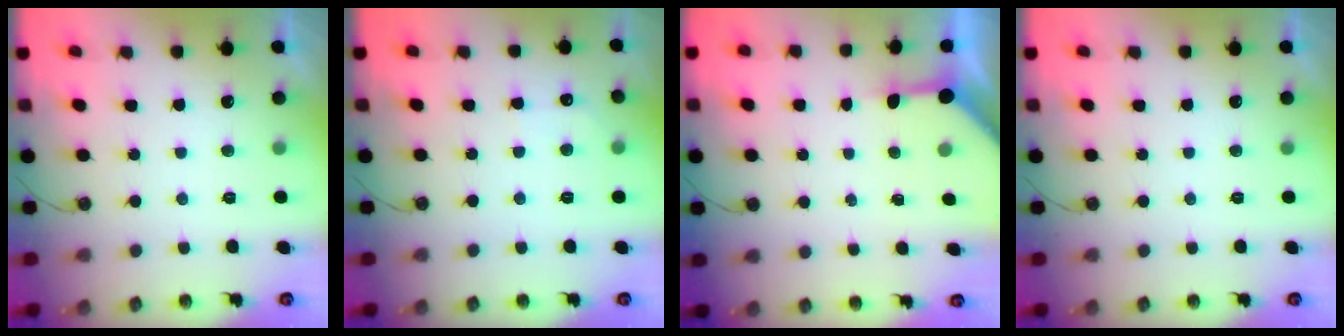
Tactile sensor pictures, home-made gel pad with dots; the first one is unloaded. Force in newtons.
{"total": 3.9, "press": 3.8, "slide": 0.6}
{"total": 3.7, "press": 3.6, "slide": 0.3}
{"total": 0.0}